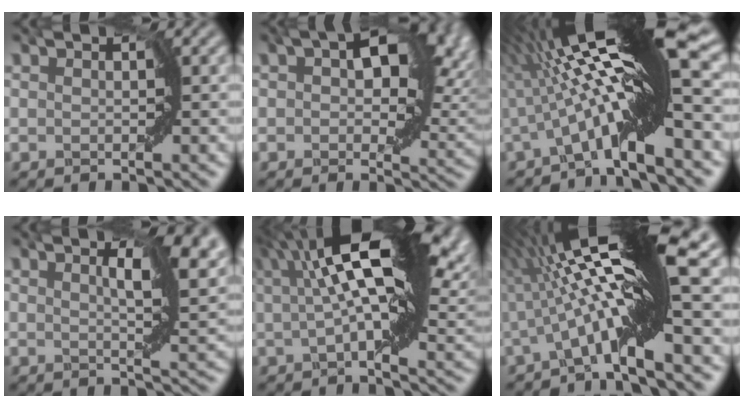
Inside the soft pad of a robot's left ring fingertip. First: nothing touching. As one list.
[{"total": 9.2, "force": [2.9, 5.1, 7.1], "torque": [-0.104, 0.001, 0.040]}, {"total": 13.9, "force": [0.6, 1.5, 13.8], "torque": [-0.213, 0.026, 0.007]}, {"total": 6.7, "force": [2.3, 1.9, 6.0], "torque": [-0.088, 0.005, 0.033]}, {"total": 13.4, "force": [5.4, 3.4, 11.8], "torque": [-0.194, 0.019, 0.084]}, {"total": 13.8, "force": [0.8, 1.6, 13.7], "torque": [-0.210, 0.025, 0.010]}]